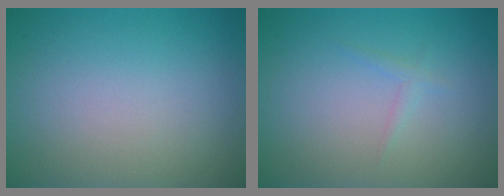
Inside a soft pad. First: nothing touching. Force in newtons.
{"total": 0.8, "press": 0.8, "slide": 0.1}